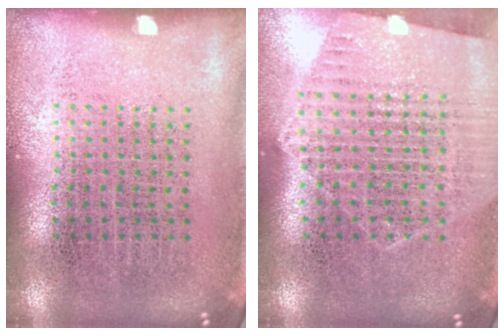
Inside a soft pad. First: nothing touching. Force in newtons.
{"total": 1.2, "press": 1.2, "slide": 0.1}